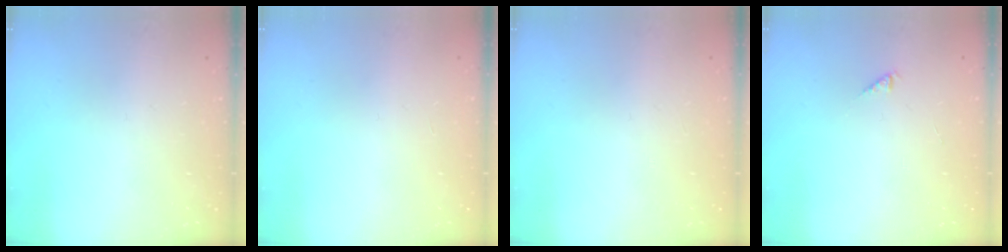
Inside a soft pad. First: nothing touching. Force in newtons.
{"total": 0.0}
{"total": 0.0}
{"total": 0.0}